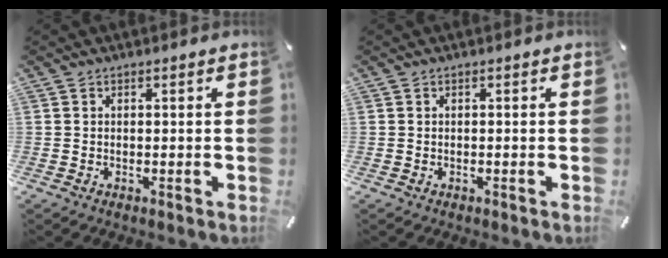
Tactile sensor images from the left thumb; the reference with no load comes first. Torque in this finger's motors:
{"motor_torque": [-0.10, -0.11, 0.00, 0.00, 0.00]}